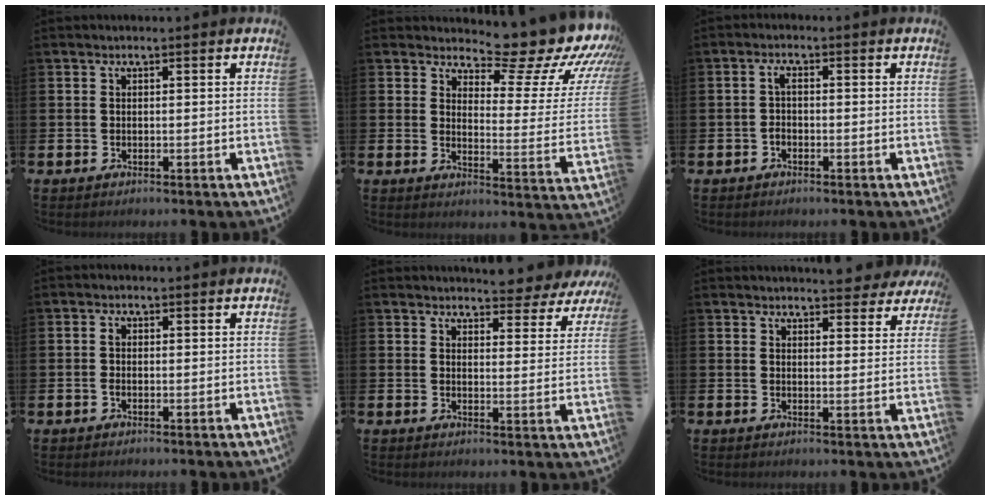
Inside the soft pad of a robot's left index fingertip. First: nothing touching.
{"total": 9.2, "force": [8.1, 3.0, 3.0], "torque": [-0.037, -0.080, 0.127]}
{"total": 1.5, "force": [-0.3, 0.8, 1.2], "torque": [-0.020, 0.001, -0.009]}
{"total": 1.0, "force": [-0.2, 0.5, 0.8], "torque": [-0.011, -0.001, -0.006]}
{"total": 4.0, "force": [3.9, 0.8, 0.0], "torque": [0.002, -0.032, 0.065]}
{"total": 3.6, "force": [3.5, 0.6, 0.1], "torque": [0.006, -0.025, 0.061]}